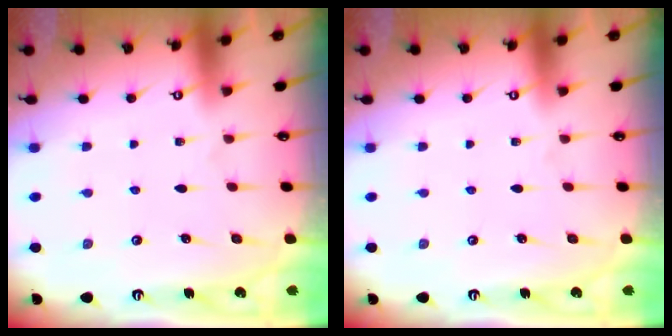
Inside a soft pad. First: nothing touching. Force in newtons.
{"total": 0.0}